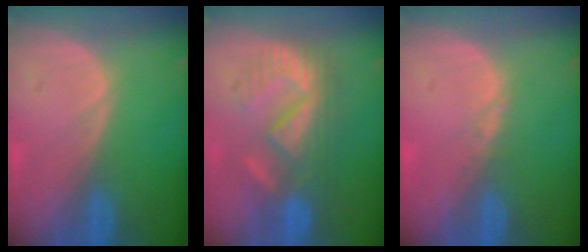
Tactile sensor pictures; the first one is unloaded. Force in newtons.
{"total": 8.7, "press": 8.5, "slide": 1.7}
{"total": 0.6, "press": 0.5, "slide": 0.3}